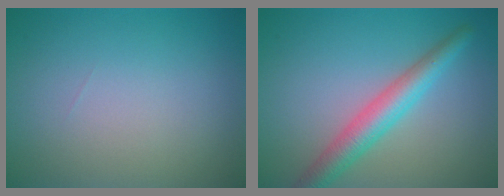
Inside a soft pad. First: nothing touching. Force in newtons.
{"total": 4.2, "press": 4.2, "slide": 0.1}